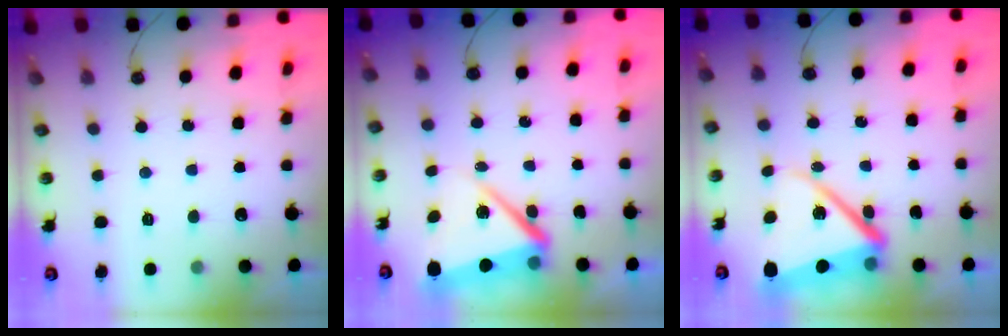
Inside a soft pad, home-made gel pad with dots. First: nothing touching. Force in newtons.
{"total": 8.9, "press": 8.8, "slide": 1.2}
{"total": 13.1, "press": 12.9, "slide": 1.8}